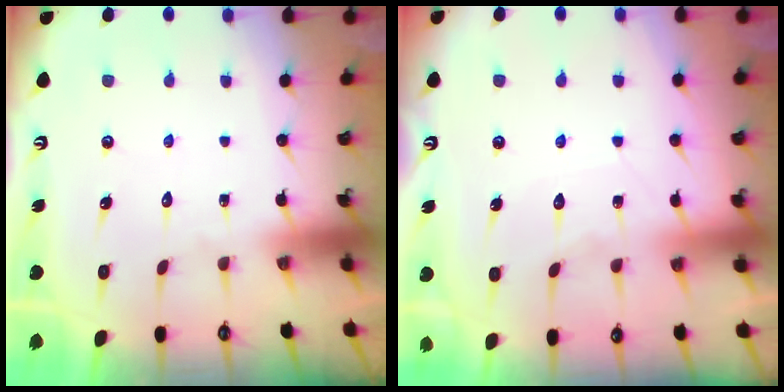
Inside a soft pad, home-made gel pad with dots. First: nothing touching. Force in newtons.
{"total": 7.1, "press": 7.1, "slide": 0.8}